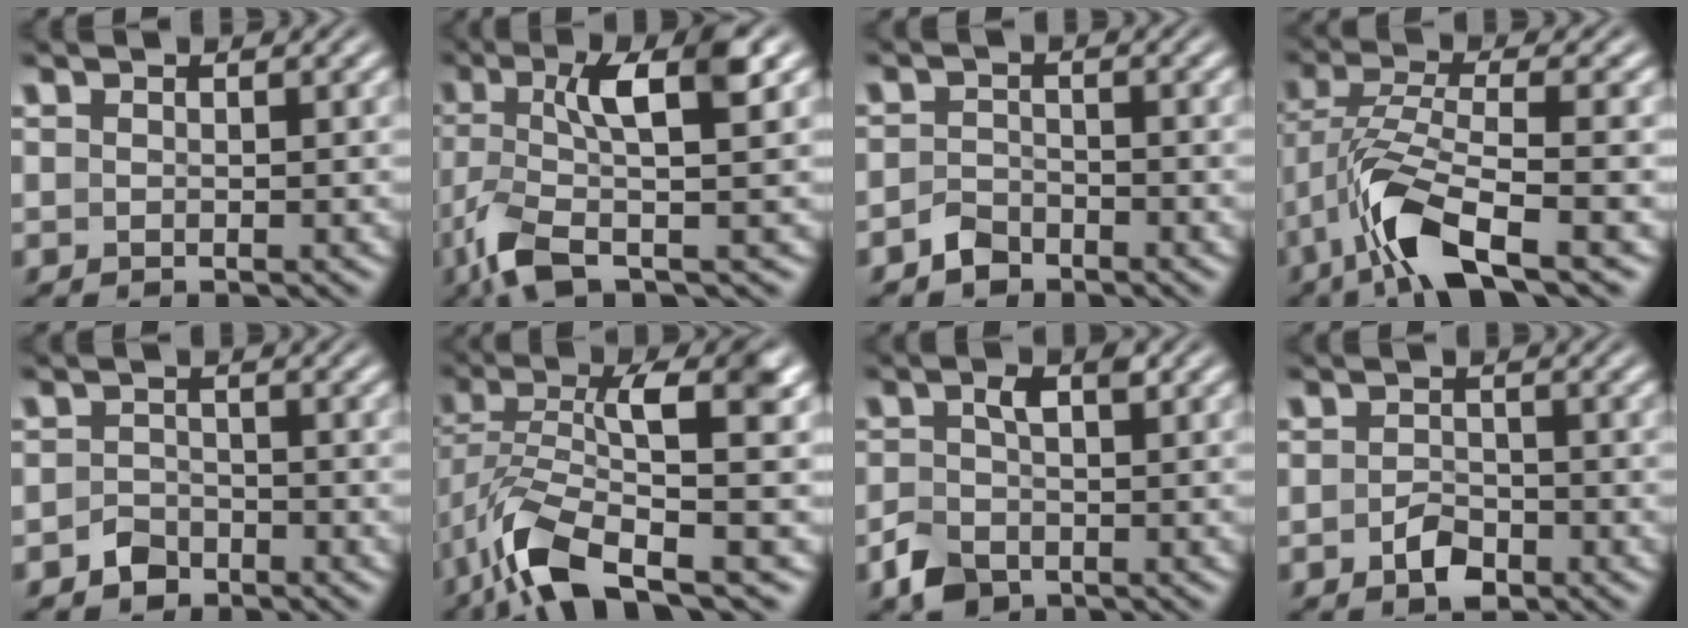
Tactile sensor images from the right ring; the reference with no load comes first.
{"total": 6.1, "force": [-1.4, 1.3, 5.8], "torque": [-0.120, -0.015, -0.006]}
{"total": 2.4, "force": [-2.2, 0.7, 0.0], "torque": [-0.003, -0.009, -0.037]}
{"total": 6.1, "force": [-1.9, 2.2, 5.3], "torque": [-0.118, -0.026, -0.017]}
{"total": 2.4, "force": [-2.1, 1.2, -0.1], "torque": [-0.001, -0.010, -0.034]}
{"total": 7.7, "force": [-2.4, 2.7, 6.8], "torque": [-0.138, -0.027, -0.018]}
{"total": 2.9, "force": [-1.4, 1.7, 1.9], "torque": [-0.034, -0.010, -0.018]}
{"total": 2.3, "force": [-1.6, 1.1, 1.3], "torque": [-0.013, -0.005, -0.026]}